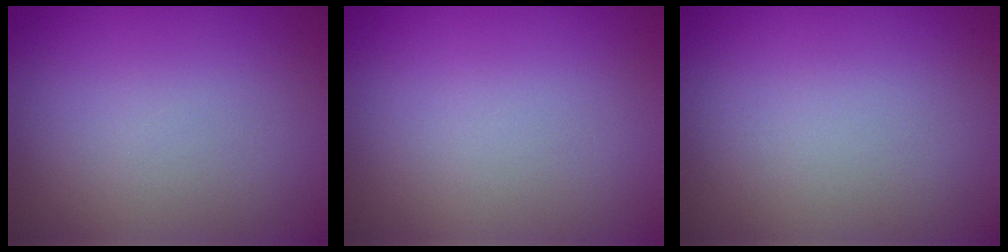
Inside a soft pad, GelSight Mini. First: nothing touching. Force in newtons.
{"total": 0.0}
{"total": 0.0}